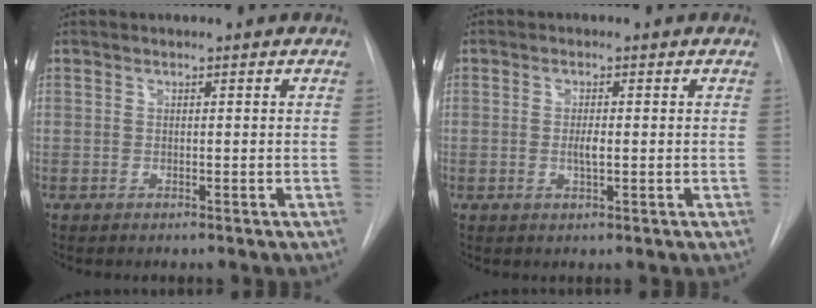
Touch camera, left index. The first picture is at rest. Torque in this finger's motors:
{"motor_torque": [0.50, 0.14, 0.02, 0.01]}